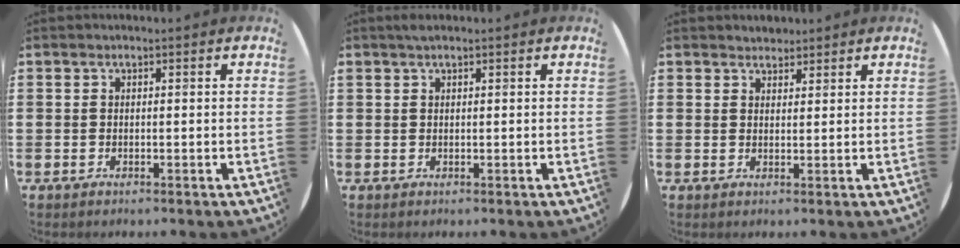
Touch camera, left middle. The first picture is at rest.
{"total": 0.6, "force": [0.5, 0.1, 0.4], "torque": [-0.007, 0.001, 0.009]}
{"total": 1.8, "force": [1.7, 0.5, -0.1], "torque": [0.000, 0.004, 0.032]}